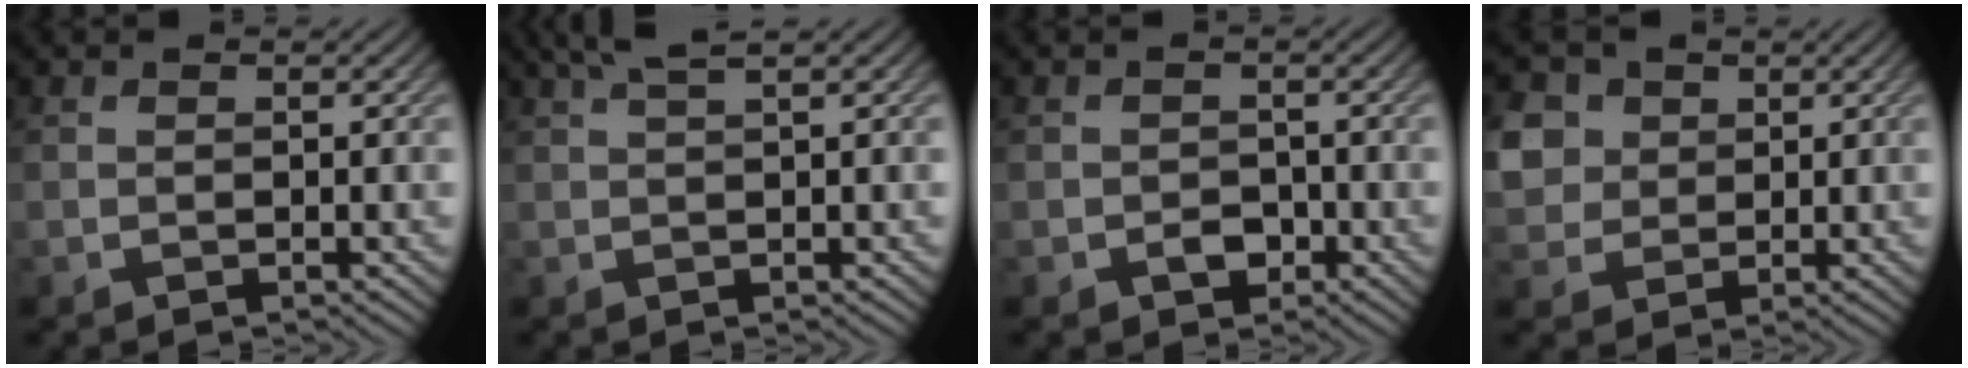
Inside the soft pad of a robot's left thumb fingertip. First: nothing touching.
{"total": 3.3, "force": [1.8, 0.5, 2.7], "torque": [-0.044, 0.014, 0.034]}
{"total": 2.3, "force": [-1.2, 1.6, 1.0], "torque": [-0.016, -0.005, -0.022]}
{"total": 5.7, "force": [1.7, 4.9, 2.3], "torque": [-0.089, 0.008, 0.028]}